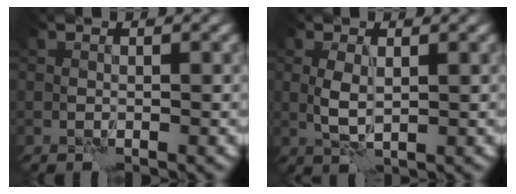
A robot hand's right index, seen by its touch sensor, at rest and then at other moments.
{"total": 2.0, "force": [0.5, 0.9, 1.8], "torque": [-0.042, -0.004, 0.012]}